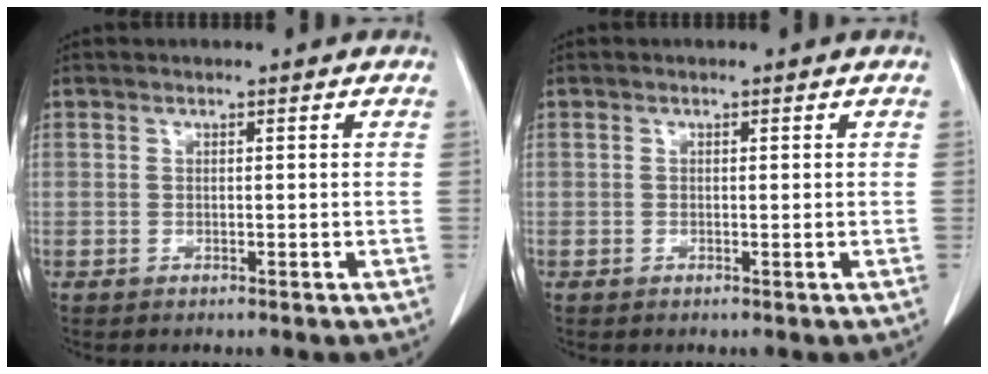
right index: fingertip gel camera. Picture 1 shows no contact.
{"total": 0.0}